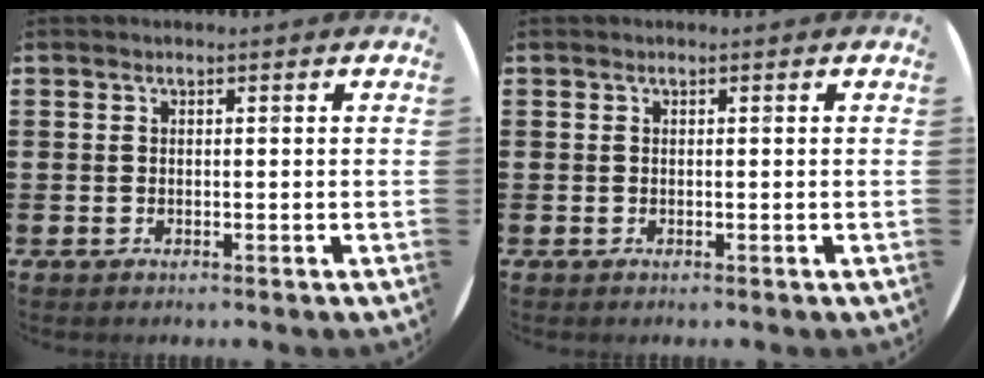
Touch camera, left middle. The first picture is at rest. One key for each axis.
{"total": 0.0}